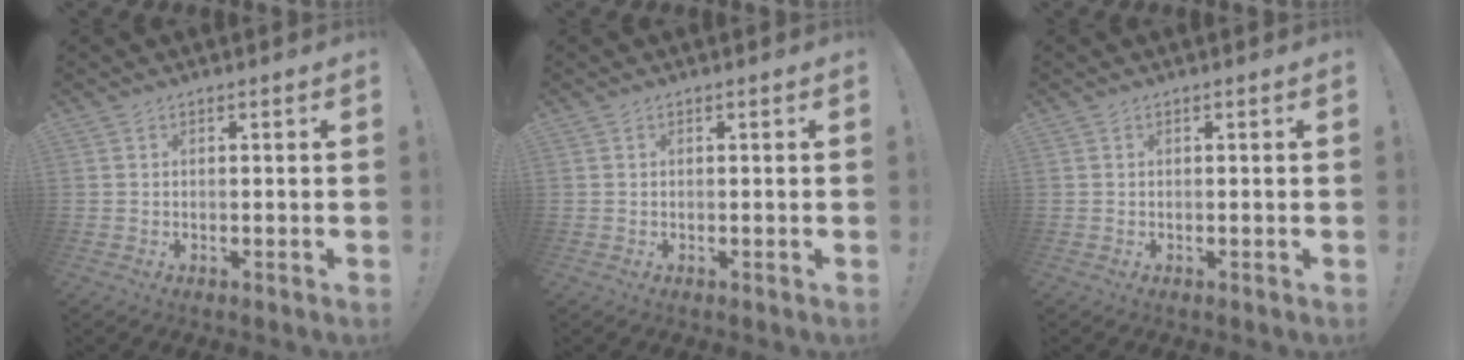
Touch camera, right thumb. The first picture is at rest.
{"total": 0.0}
{"total": 0.0}